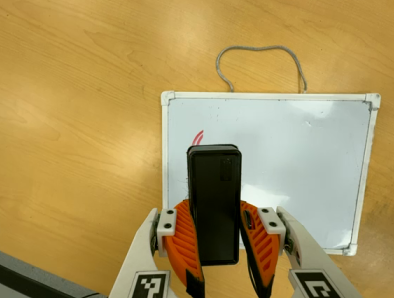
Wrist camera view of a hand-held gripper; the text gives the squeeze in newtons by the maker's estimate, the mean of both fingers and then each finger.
{"total": 9.1, "left": 8.0, "right": 10.2}